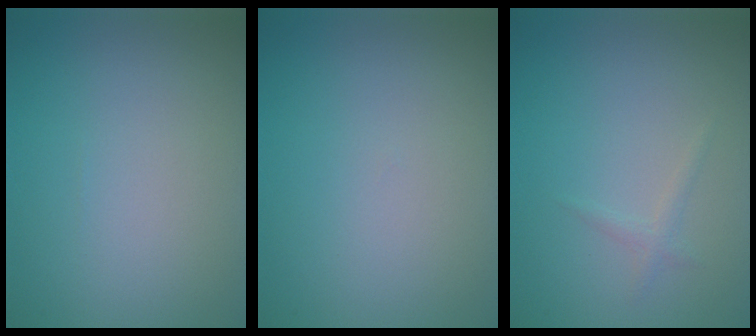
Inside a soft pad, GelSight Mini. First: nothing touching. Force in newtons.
{"total": 0.0}
{"total": 0.8, "press": 0.8, "slide": 0.1}